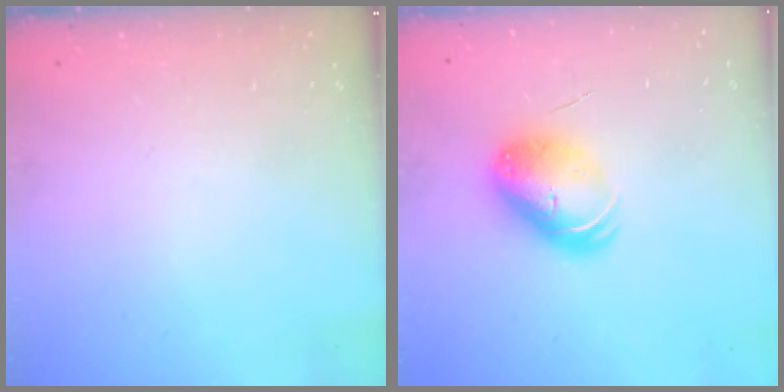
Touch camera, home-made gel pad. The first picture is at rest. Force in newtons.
{"total": 9.2, "press": 9.0, "slide": 2.0}